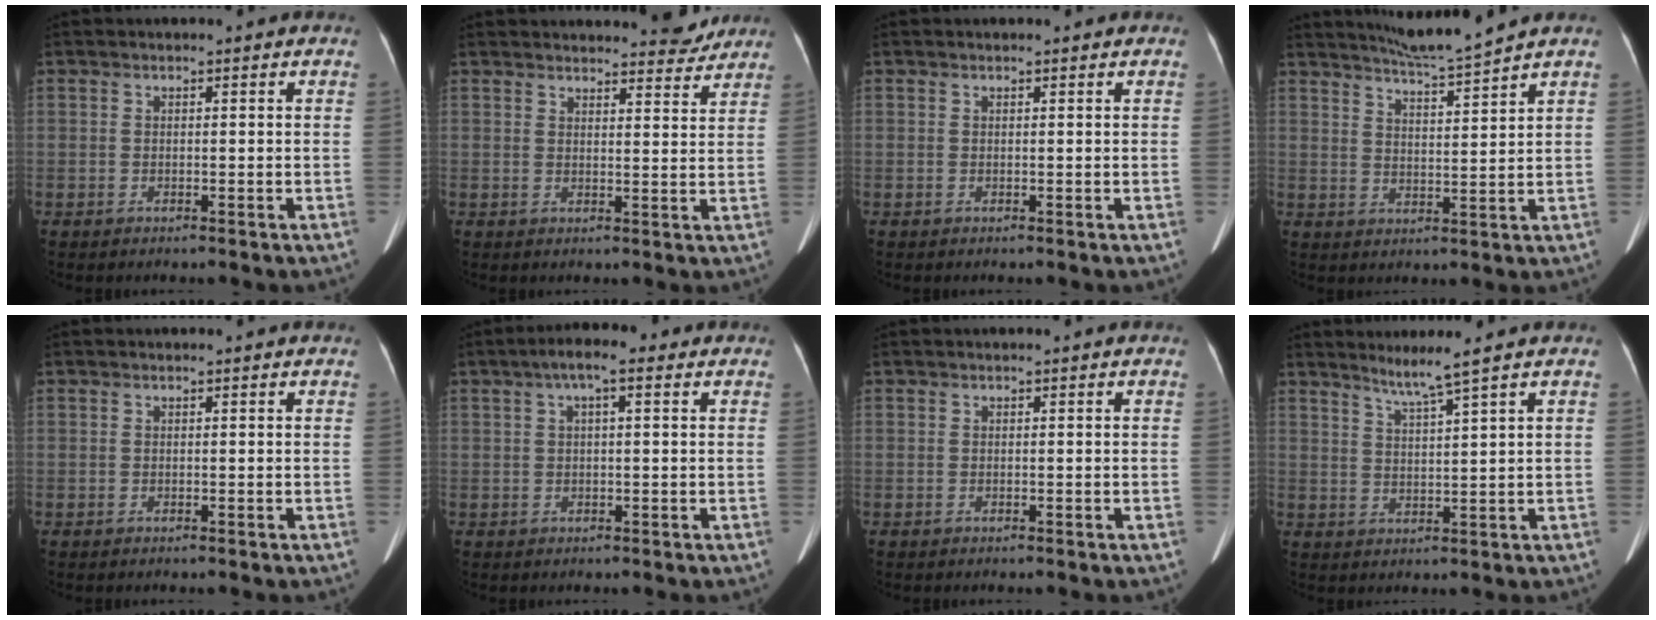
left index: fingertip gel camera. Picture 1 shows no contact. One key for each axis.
{"total": 7.8, "fx": 7.6, "fy": 1.3, "fz": 1.2, "tx": -0.002, "ty": -0.006, "tz": 0.078}
{"total": 0.8, "fx": 0.8, "fy": 0.1, "fz": 0.2, "tx": -0.011, "ty": 0.006, "tz": 0.011}
{"total": 6.6, "fx": 6.1, "fy": -1.6, "fz": 1.8, "tx": -0.040, "ty": -0.013, "tz": 0.110}
{"total": 0.0}
{"total": 4.9, "fx": 2.3, "fy": 1.3, "fz": 4.1, "tx": -0.074, "ty": 0.022, "tz": 0.032}
{"total": 0.0}
{"total": 4.1, "fx": 3.1, "fy": -1.4, "fz": 2.2, "tx": -0.048, "ty": -0.009, "tz": 0.065}